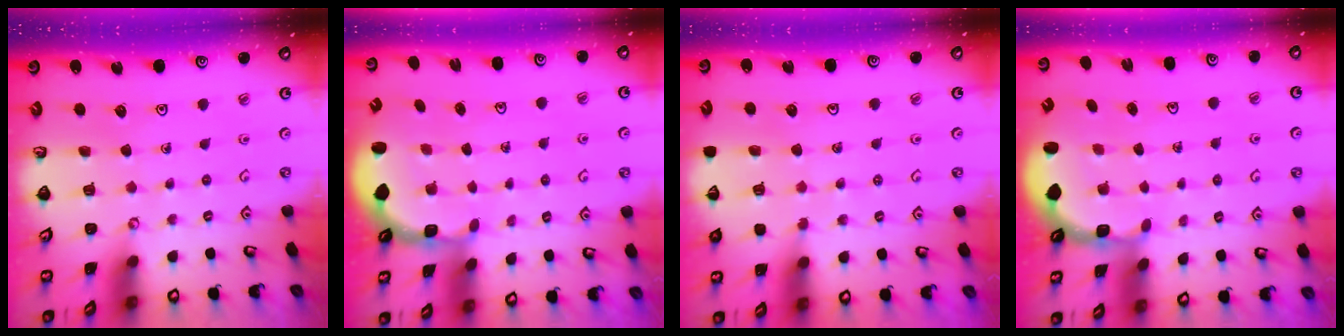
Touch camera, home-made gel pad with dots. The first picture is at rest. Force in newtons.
{"total": 2.9, "press": 1.7, "slide": 2.3}
{"total": 5.3, "press": 5.1, "slide": 1.3}
{"total": 2.9, "press": 1.7, "slide": 2.3}